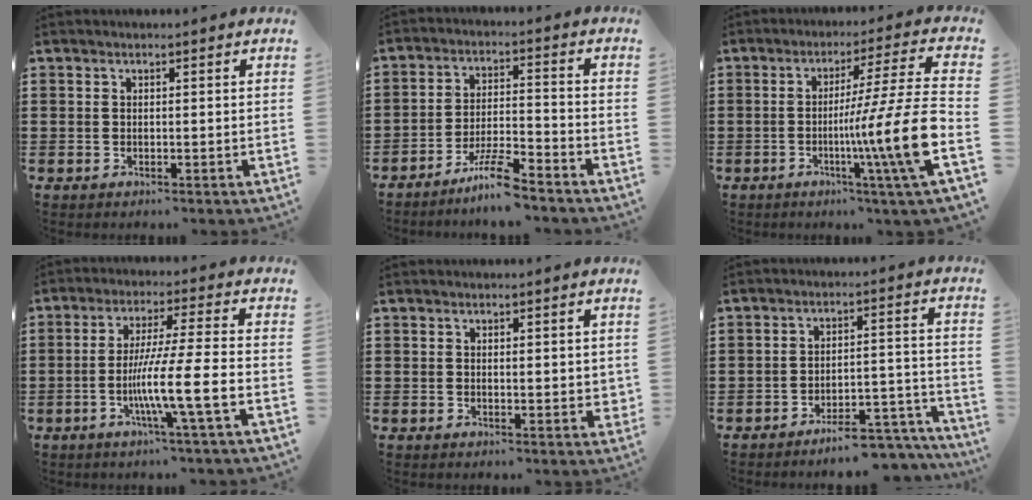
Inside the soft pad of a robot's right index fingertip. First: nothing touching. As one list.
[{"total": 6.9, "force": [-5.8, 0.2, 3.7], "torque": [-0.080, -0.004, -0.112]}, {"total": 15.4, "force": [-3.3, -0.4, 15.1], "torque": [-0.236, -0.027, -0.064]}, {"total": 10.0, "force": [-3.2, -0.1, 9.5], "torque": [-0.171, -0.013, -0.060]}, {"total": 1.4, "force": [0.6, 0.6, 1.1], "torque": [-0.014, 0.002, 0.009]}, {"total": 6.0, "force": [-5.6, 1.2, 2.0], "torque": [-0.025, 0.016, -0.105]}]